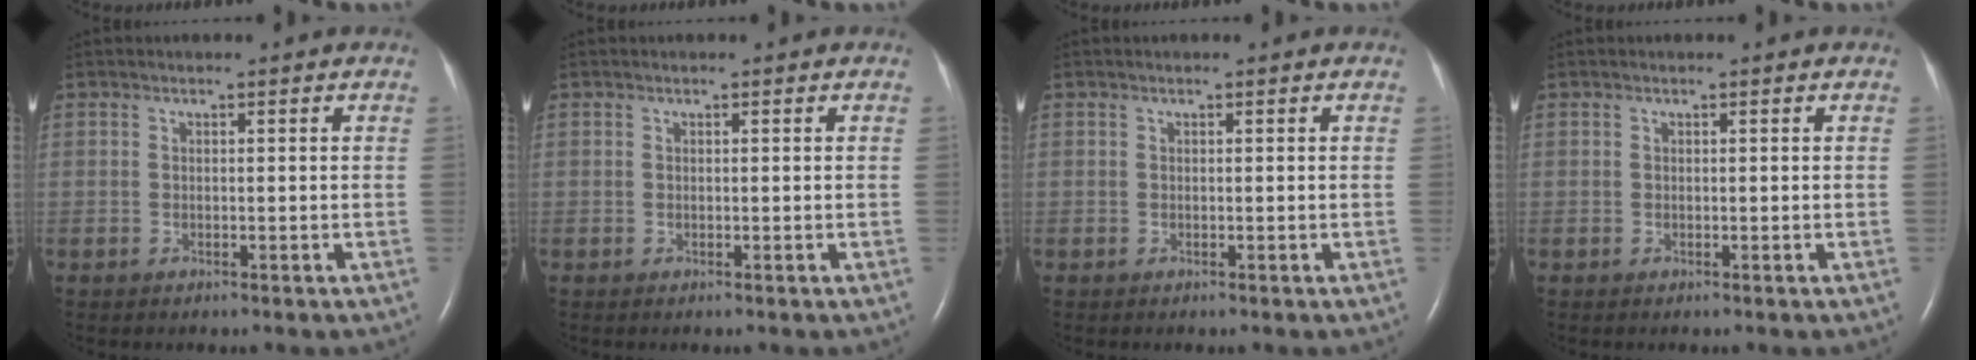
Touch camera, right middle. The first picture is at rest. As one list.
[{"total": 0.0}, {"total": 0.0}, {"total": 0.0}]